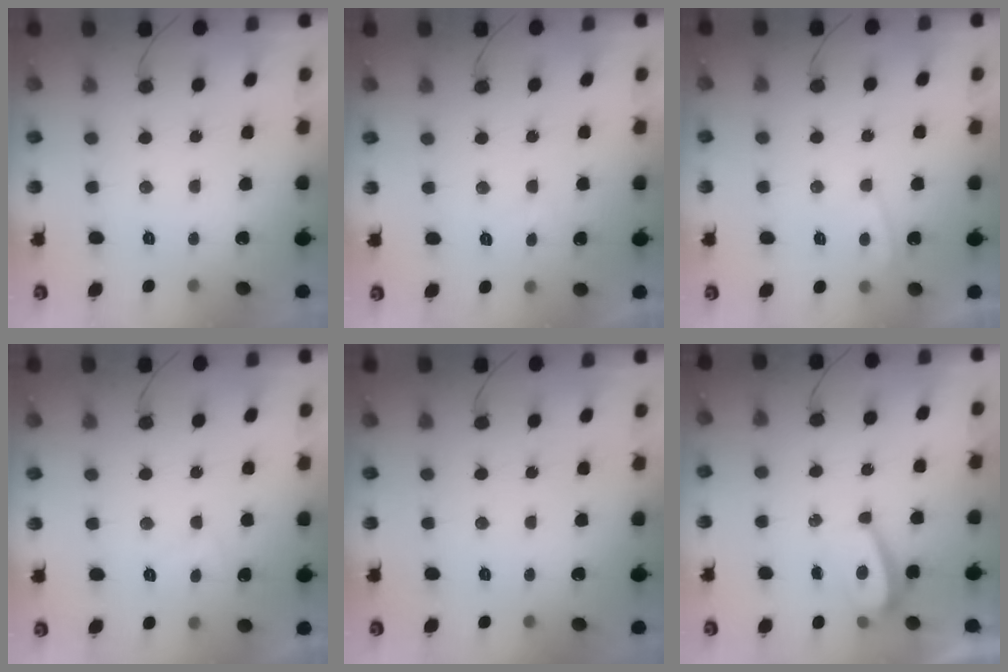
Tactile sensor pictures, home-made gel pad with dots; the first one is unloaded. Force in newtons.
{"total": 1.2, "press": 1.0, "slide": 0.7}
{"total": 2.9, "press": 2.9, "slide": 0.3}
{"total": 2.5, "press": 2.4, "slide": 0.8}
{"total": 0.0}
{"total": 2.8, "press": 2.8, "slide": 0.6}